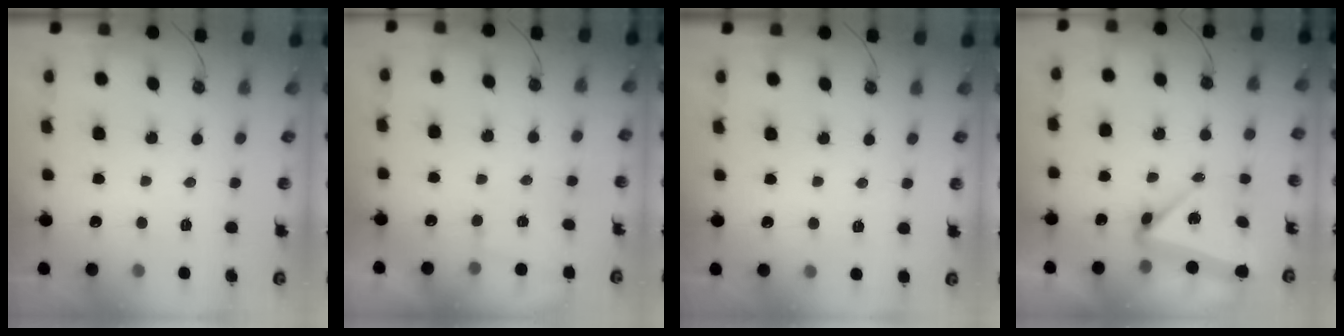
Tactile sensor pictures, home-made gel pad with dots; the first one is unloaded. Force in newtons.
{"total": 1.1, "press": 1.0, "slide": 0.3}
{"total": 2.7, "press": 2.5, "slide": 1.1}
{"total": 5.3, "press": 5.2, "slide": 0.6}